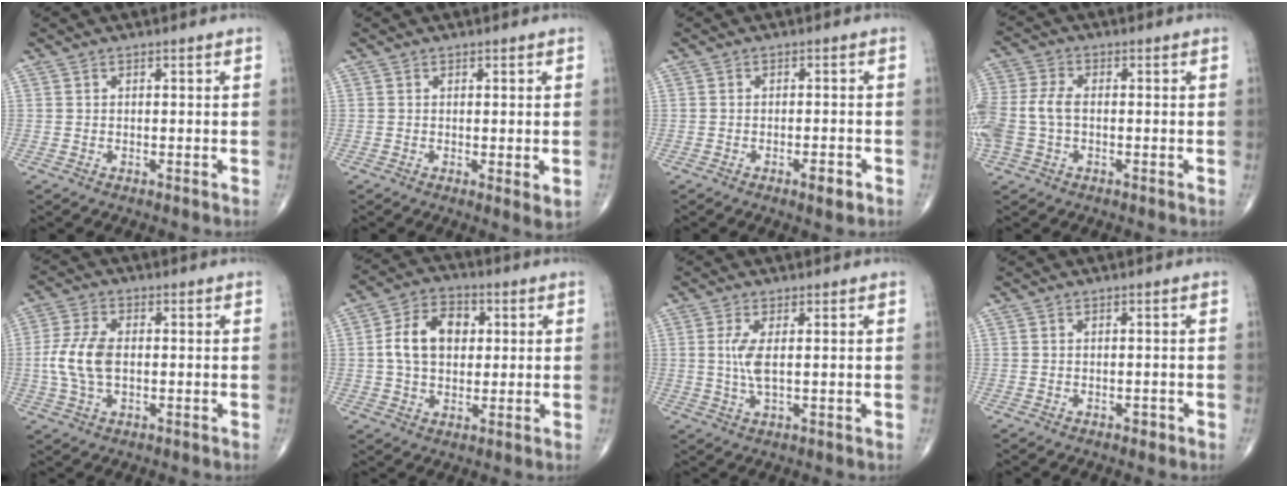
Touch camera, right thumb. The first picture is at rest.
{"total": 2.7, "force": [-0.2, 0.6, 2.7], "torque": [-0.040, -0.012, 0.000]}
{"total": 2.9, "force": [-1.5, 0.9, 2.3], "torque": [-0.034, 0.002, -0.024]}
{"total": 9.0, "force": [-1.0, 5.7, 6.8], "torque": [-0.176, 0.018, -0.022]}
{"total": 8.3, "force": [-0.3, 4.6, 6.9], "torque": [-0.155, 0.007, -0.008]}
{"total": 10.8, "force": [1.5, 7.5, 7.7], "torque": [-0.119, 0.013, 0.022]}
{"total": 4.4, "force": [0.7, 1.1, 4.2], "torque": [-0.101, -0.010, 0.016]}
{"total": 1.3, "force": [-0.6, 0.7, 0.9], "torque": [-0.011, 0.000, -0.009]}